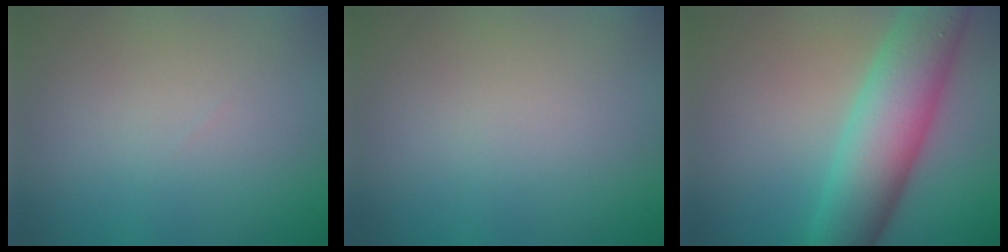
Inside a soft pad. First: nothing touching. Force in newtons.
{"total": 0.0}
{"total": 9.2, "press": 9.2, "slide": 0.4}